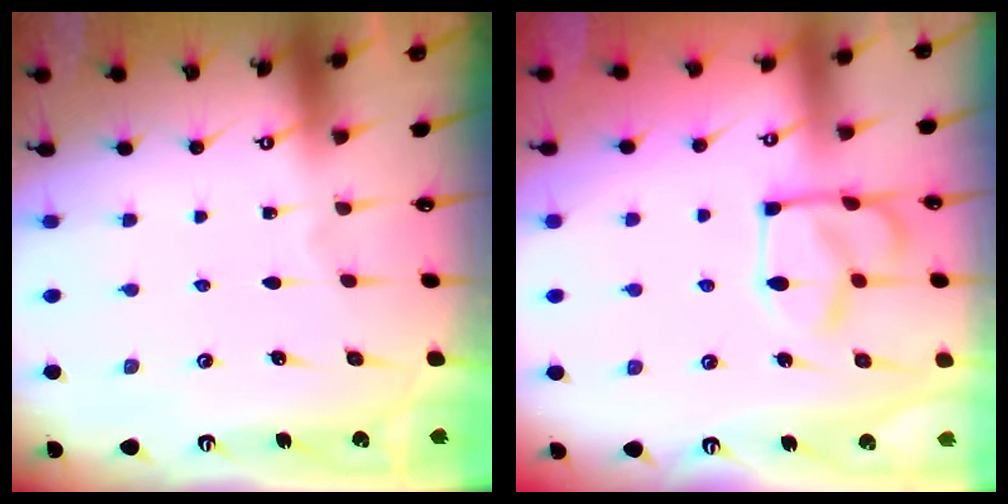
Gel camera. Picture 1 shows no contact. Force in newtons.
{"total": 6.1, "press": 6.1, "slide": 0.3}